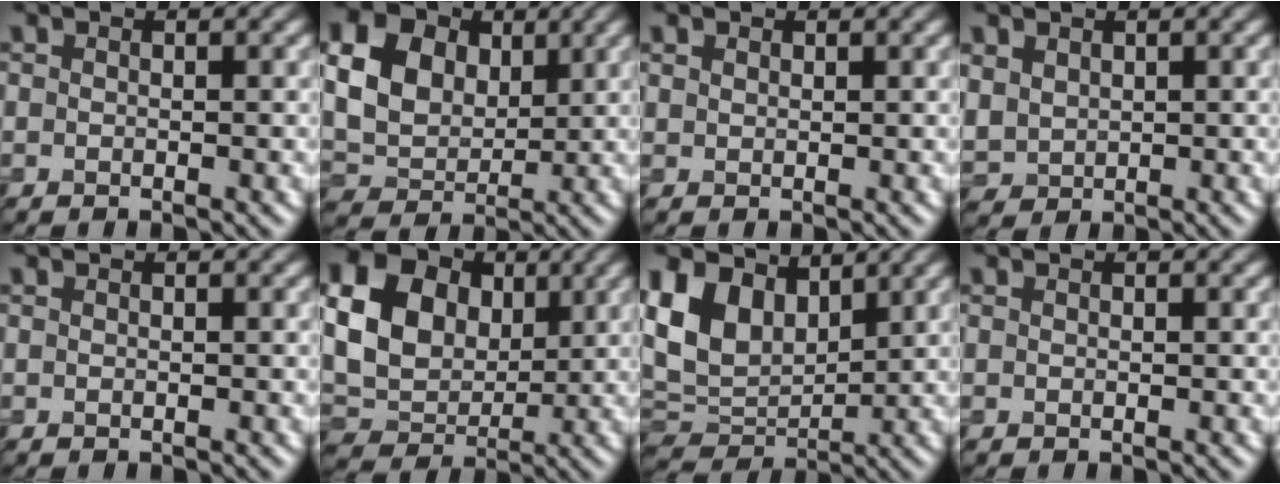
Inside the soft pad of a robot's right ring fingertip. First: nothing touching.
{"total": 10.9, "force": [3.5, 8.2, 6.3], "torque": [-0.153, 0.023, 0.065]}
{"total": 0.6, "force": [0.5, 0.3, 0.2], "torque": [-0.011, -0.004, 0.009]}
{"total": 2.9, "force": [1.1, 2.3, 1.4], "torque": [-0.047, -0.003, 0.027]}
{"total": 0.0}
{"total": 13.9, "force": [3.2, 10.9, 8.1], "torque": [-0.198, 0.035, 0.049]}
{"total": 8.1, "force": [3.2, 5.7, 4.9], "torque": [-0.122, 0.000, 0.048]}
{"total": 0.0}